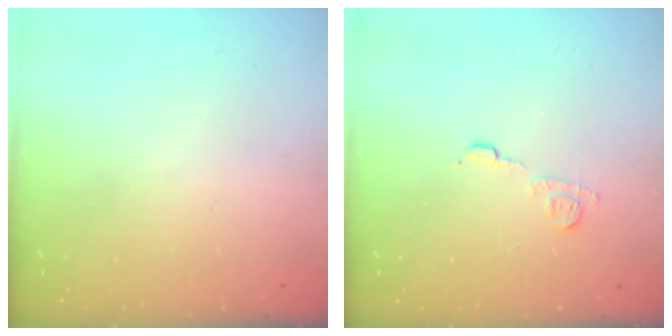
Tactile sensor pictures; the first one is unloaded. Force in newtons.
{"total": 6.8, "press": 6.8, "slide": 0.5}